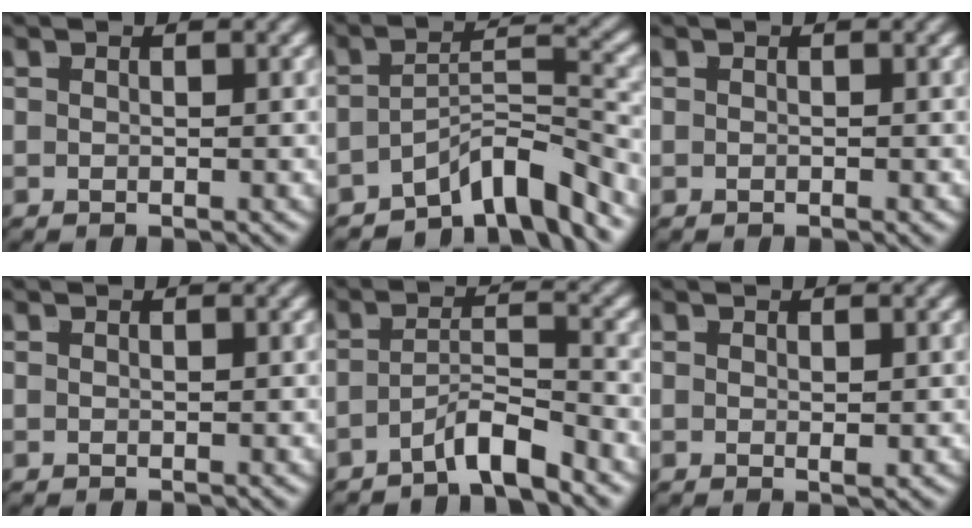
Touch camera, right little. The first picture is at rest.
{"total": 8.5, "force": [-6.0, 3.1, 5.1], "torque": [-0.068, -0.034, -0.080]}
{"total": 0.0}
{"total": 0.0}
{"total": 3.7, "force": [-3.1, 0.3, 2.0], "torque": [-0.022, -0.010, -0.050]}
{"total": 0.5, "force": [0.1, 0.0, 0.5], "torque": [-0.007, -0.005, 0.003]}